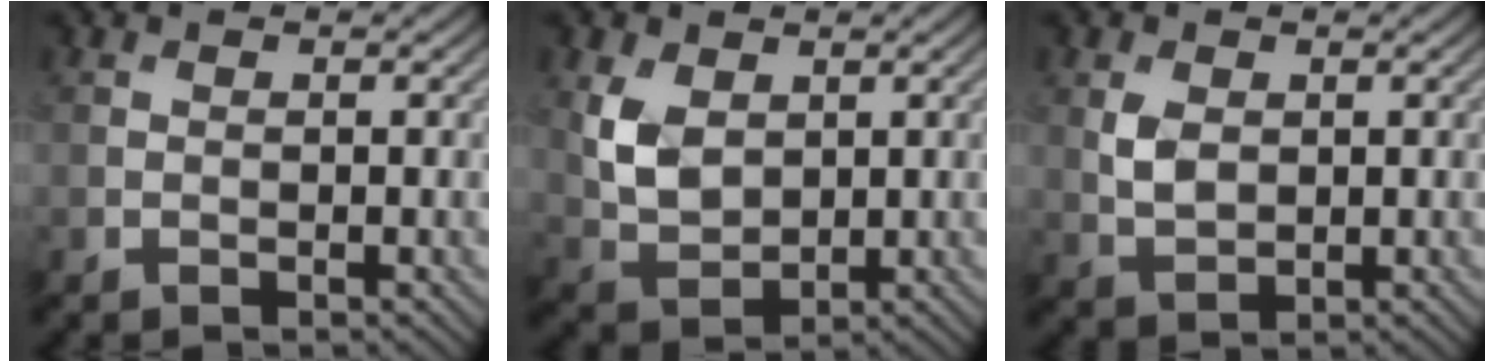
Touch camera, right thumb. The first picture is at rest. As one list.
[{"total": 5.9, "force": [1.8, 4.1, 3.9], "torque": [-0.094, -0.004, 0.041]}, {"total": 3.1, "force": [0.7, 2.1, 2.2], "torque": [-0.053, -0.002, 0.018]}]